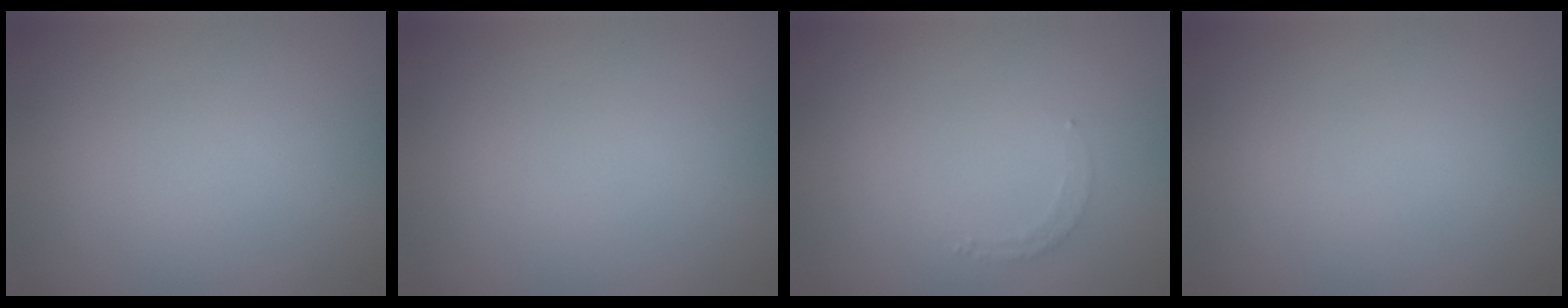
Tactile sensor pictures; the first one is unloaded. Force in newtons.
{"total": 0.0}
{"total": 0.9, "press": 0.9, "slide": 0.2}
{"total": 0.0}